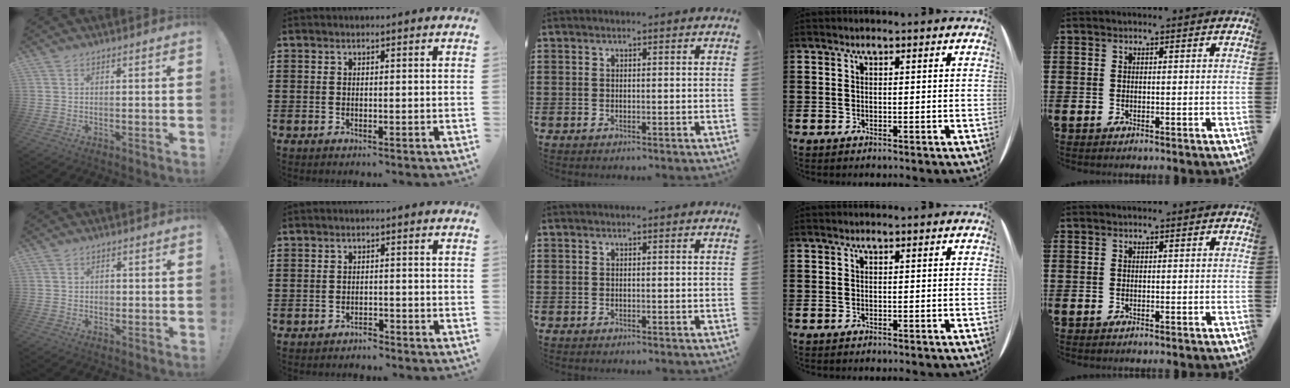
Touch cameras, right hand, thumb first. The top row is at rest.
{"thumb": {"total": 1.1, "force": [-0.4, 0.9, 0.4], "torque": [-0.002, 0.002, -0.009]}, "index": {"total": 1.7, "force": [-1.7, 0.2, -0.2], "torque": [-0.002, 0.006, -0.040]}}